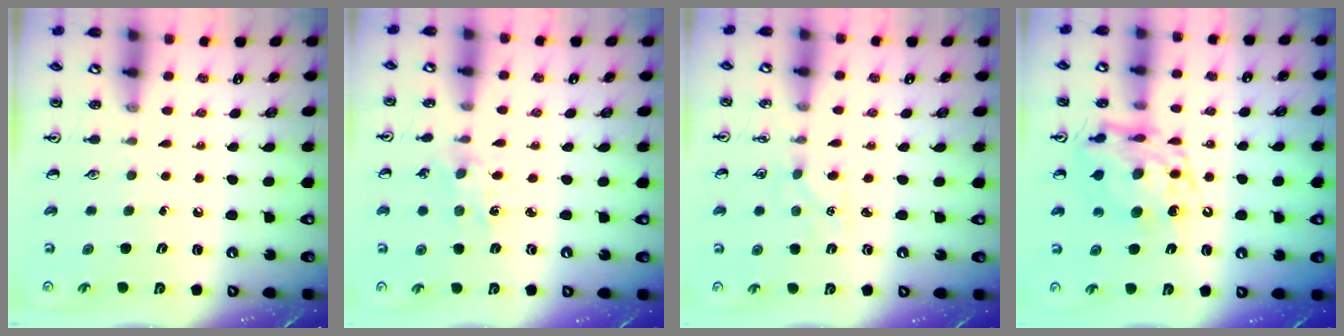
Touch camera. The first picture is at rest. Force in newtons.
{"total": 1.7, "press": 1.6, "slide": 0.4}
{"total": 2.1, "press": 2.1, "slide": 0.3}
{"total": 13.0, "press": 13.0, "slide": 1.3}